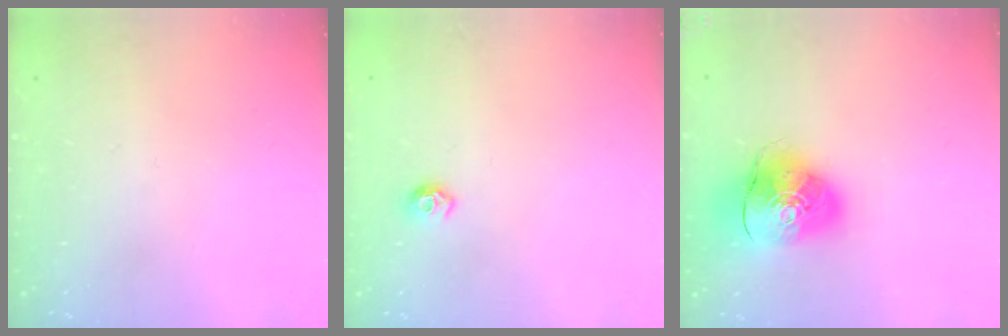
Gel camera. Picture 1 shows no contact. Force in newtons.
{"total": 6.5, "press": 6.4, "slide": 0.9}
{"total": 12.7, "press": 12.6, "slide": 1.8}